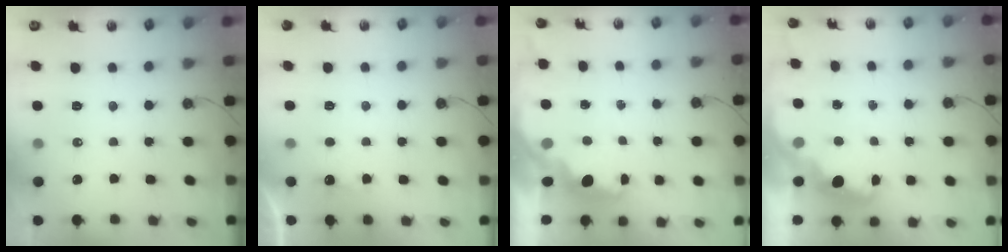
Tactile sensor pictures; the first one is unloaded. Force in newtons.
{"total": 1.0, "press": 0.7, "slide": 0.8}
{"total": 2.1, "press": 2.0, "slide": 0.8}
{"total": 2.5, "press": 2.4, "slide": 0.7}